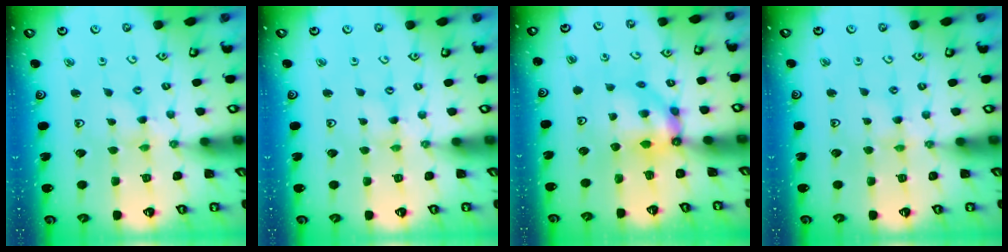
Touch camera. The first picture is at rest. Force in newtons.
{"total": 0.6, "press": 0.6, "slide": 0.2}
{"total": 6.4, "press": 6.3, "slide": 0.4}
{"total": 3.0, "press": 2.9, "slide": 0.4}